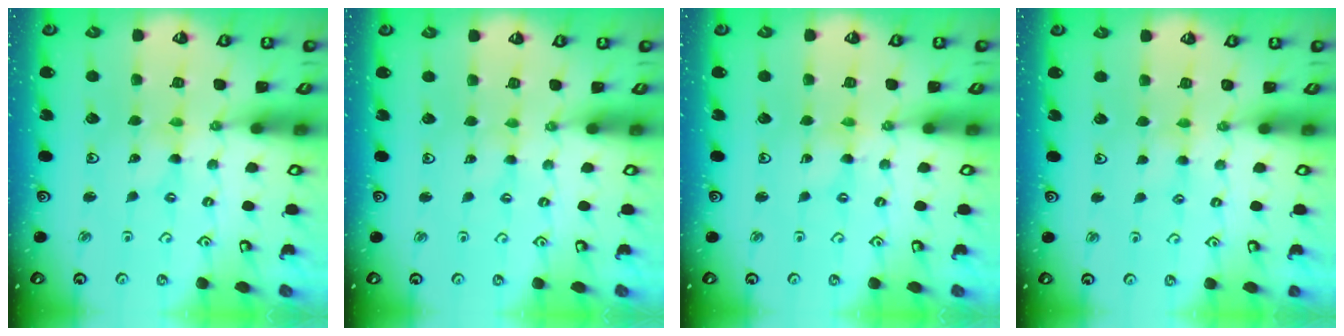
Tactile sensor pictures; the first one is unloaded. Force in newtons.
{"total": 0.0}
{"total": 0.9, "press": 0.9, "slide": 0.2}
{"total": 2.6, "press": 2.6, "slide": 0.4}